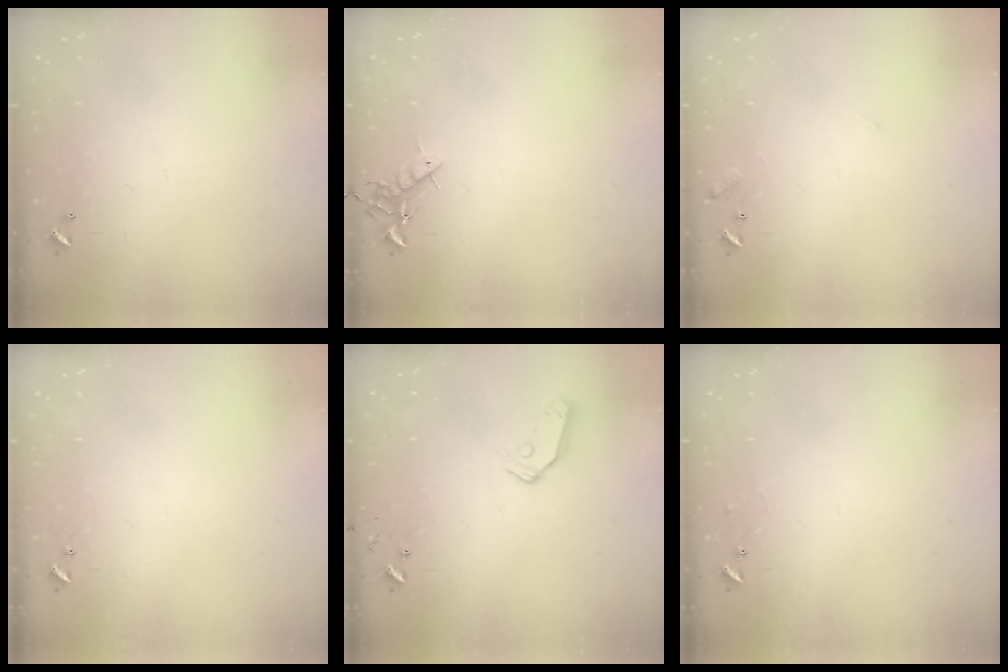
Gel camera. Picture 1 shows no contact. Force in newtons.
{"total": 7.4, "press": 7.4, "slide": 0.9}
{"total": 8.4, "press": 8.4, "slide": 0.5}
{"total": 5.0, "press": 5.0, "slide": 0.6}
{"total": 8.1, "press": 8.1, "slide": 0.7}
{"total": 6.4, "press": 6.3, "slide": 0.5}